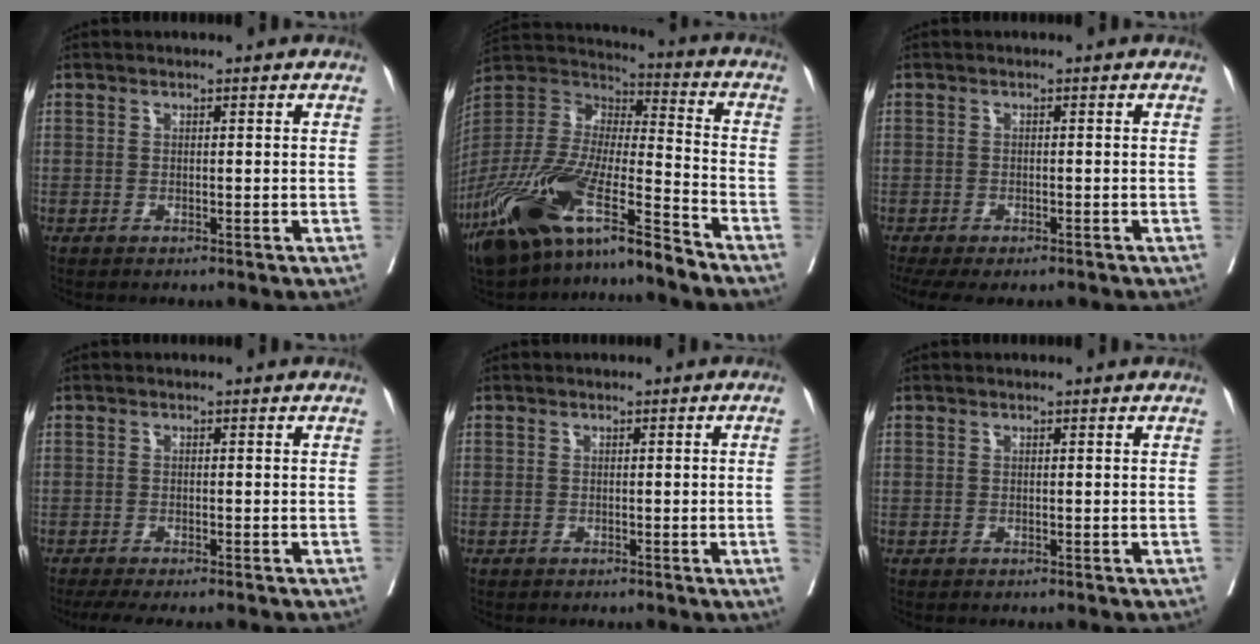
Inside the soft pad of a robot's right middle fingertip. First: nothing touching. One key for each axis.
{"total": 20.7, "fx": -14.1, "fy": 3.2, "fz": 14.7, "tx": -0.323, "ty": -0.042, "tz": -0.265}
{"total": 9.3, "fx": -7.3, "fy": 3.4, "fz": 4.8, "tx": -0.103, "ty": -0.008, "tz": -0.102}
{"total": 5.6, "fx": -4.6, "fy": 1.0, "fz": 2.9, "tx": -0.042, "ty": -0.012, "tz": -0.073}
{"total": 2.0, "fx": -0.3, "fy": -0.9, "fz": 1.7, "tx": -0.018, "ty": -0.001, "tz": -0.004}
{"total": 0.0}